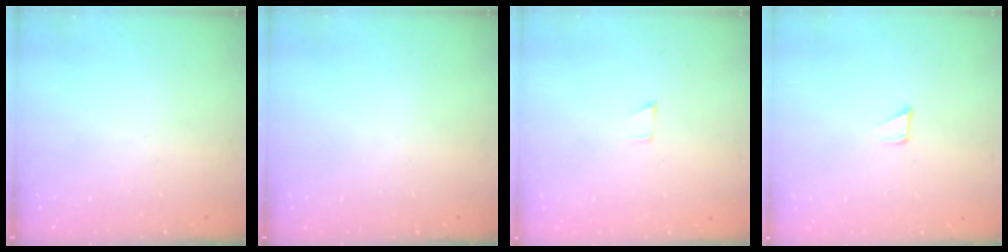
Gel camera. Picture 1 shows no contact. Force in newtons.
{"total": 0.0}
{"total": 2.6, "press": 2.6, "slide": 0.2}
{"total": 1.7, "press": 1.7, "slide": 0.0}